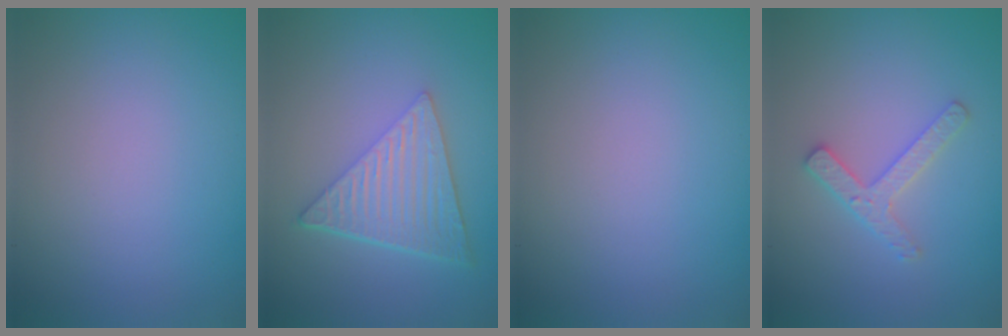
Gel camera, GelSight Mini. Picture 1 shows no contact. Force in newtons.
{"total": 6.4, "press": 4.4, "slide": 4.6}
{"total": 0.0}
{"total": 2.4, "press": 2.4, "slide": 0.4}